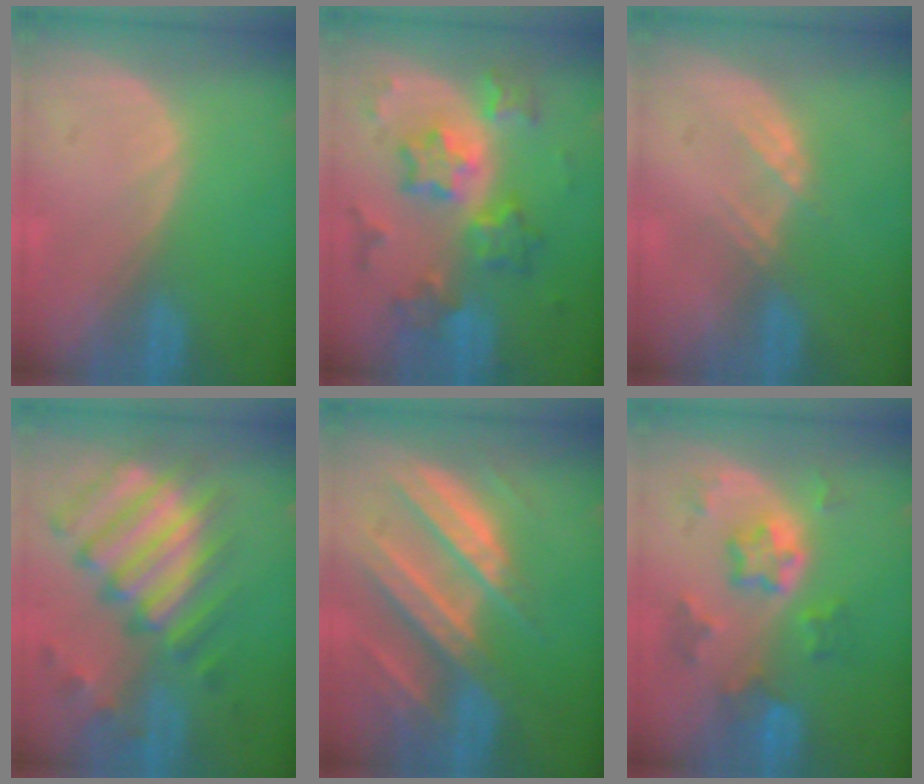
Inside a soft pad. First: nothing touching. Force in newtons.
{"total": 9.5, "press": 9.5, "slide": 0.8}
{"total": 2.3, "press": 2.1, "slide": 0.7}
{"total": 12.1, "press": 10.4, "slide": 6.1}
{"total": 10.5, "press": 9.3, "slide": 5.0}
{"total": 7.5, "press": 6.6, "slide": 3.6}